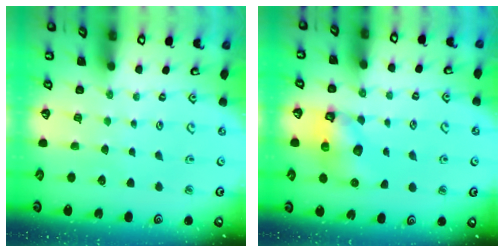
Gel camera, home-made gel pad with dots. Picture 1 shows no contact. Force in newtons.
{"total": 8.9, "press": 8.8, "slide": 1.4}